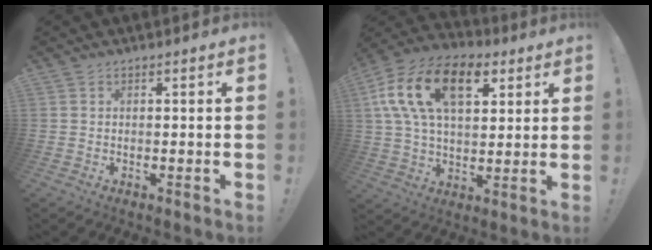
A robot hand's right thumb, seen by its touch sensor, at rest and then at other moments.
{"total": 20.0, "force": [7.9, 11.9, 14.0], "torque": [-0.252, -0.016, 0.139]}